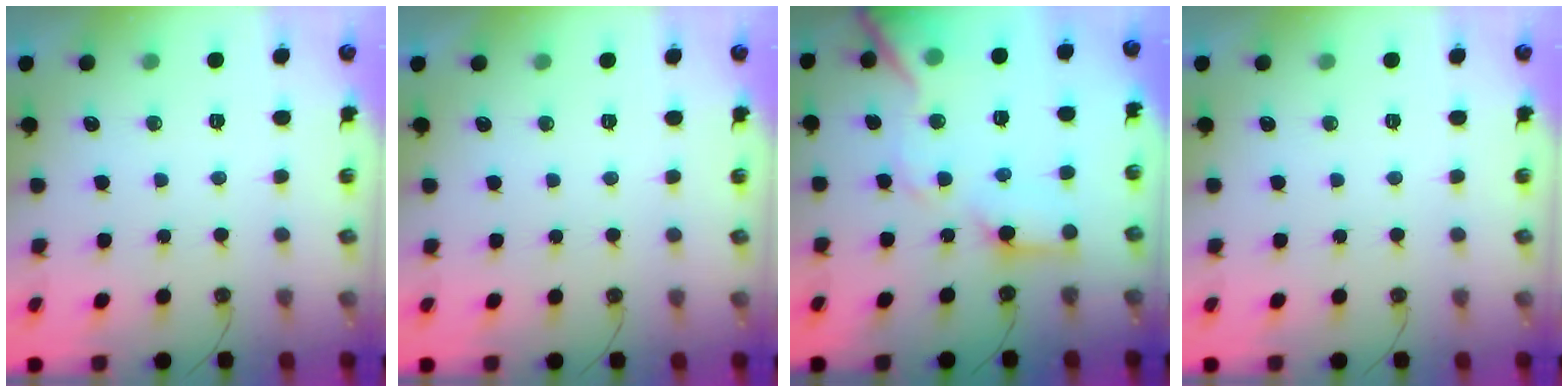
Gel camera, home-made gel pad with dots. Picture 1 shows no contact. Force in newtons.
{"total": 0.0}
{"total": 13.5, "press": 13.4, "slide": 1.5}
{"total": 0.0}